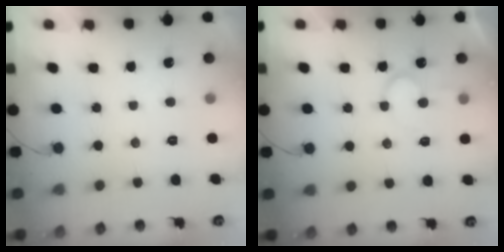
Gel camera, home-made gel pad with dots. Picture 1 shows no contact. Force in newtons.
{"total": 7.4, "press": 7.4, "slide": 0.5}